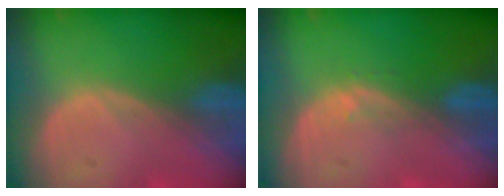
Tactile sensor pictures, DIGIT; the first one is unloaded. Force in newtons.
{"total": 1.0, "press": 1.0, "slide": 0.2}